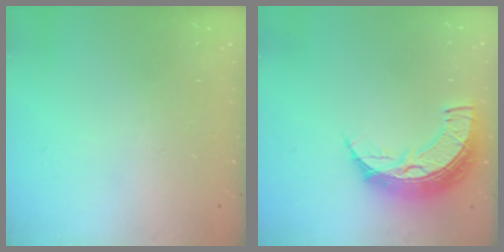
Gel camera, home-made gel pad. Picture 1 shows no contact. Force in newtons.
{"total": 12.2, "press": 12.2, "slide": 0.9}